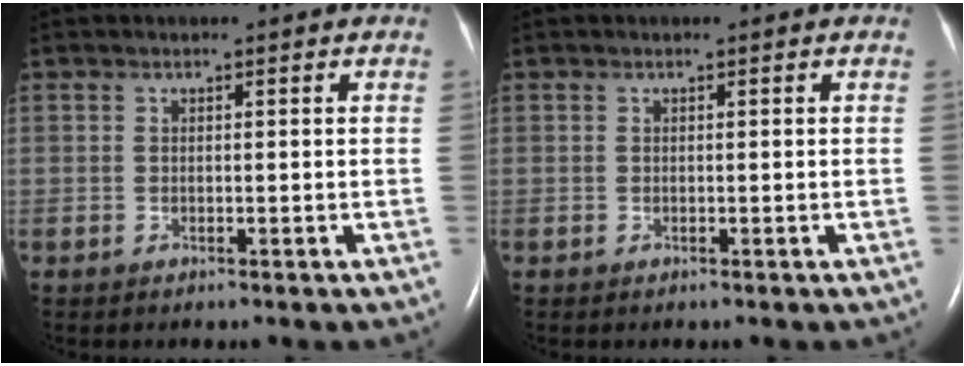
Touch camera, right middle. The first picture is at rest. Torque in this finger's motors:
{"motor_torque": [-0.01, 0.05, 0.01, 0.00]}